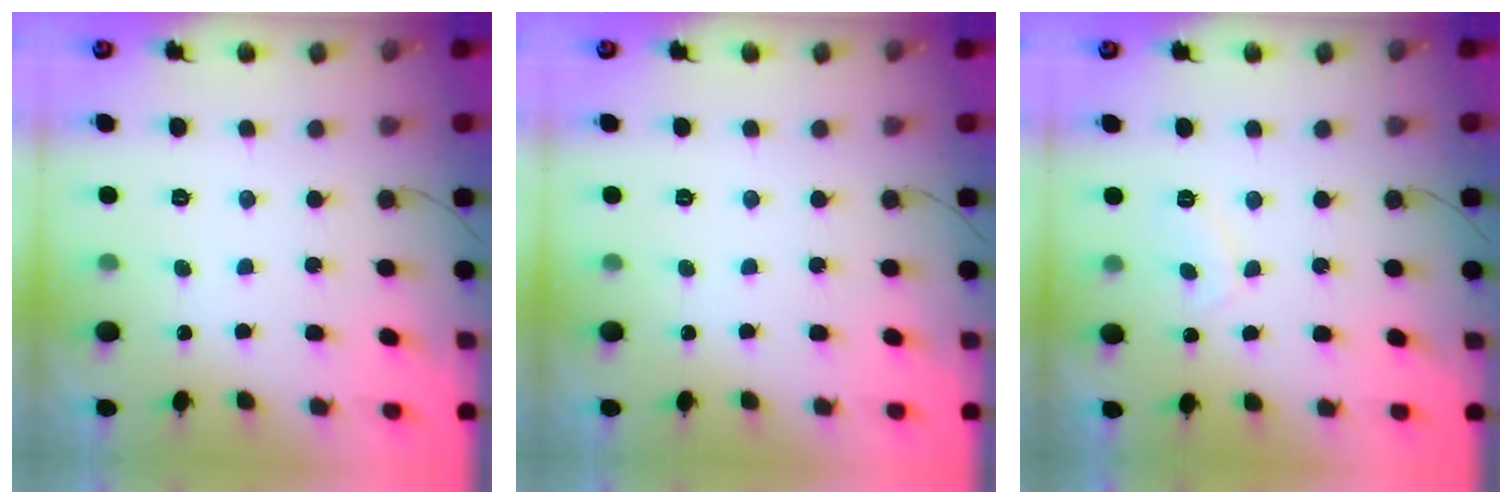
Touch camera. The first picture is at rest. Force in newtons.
{"total": 0.0}
{"total": 2.5, "press": 2.4, "slide": 0.8}